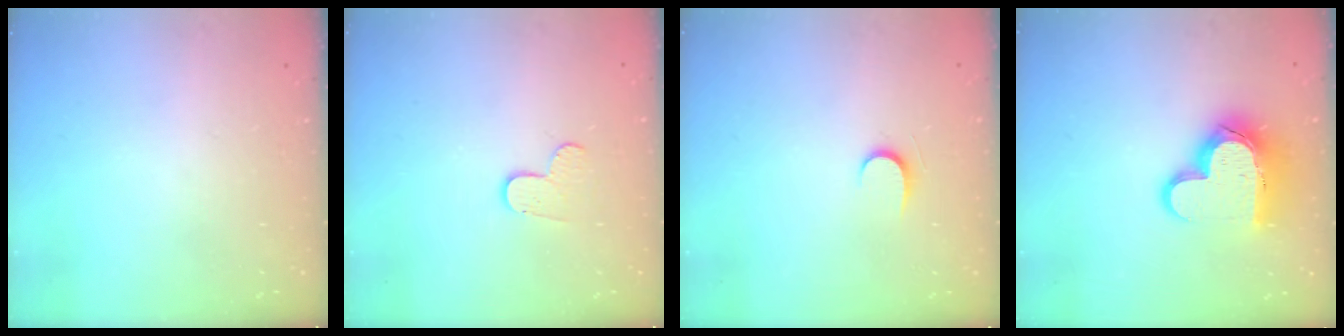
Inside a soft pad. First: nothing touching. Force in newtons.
{"total": 3.3, "press": 3.3, "slide": 0.3}
{"total": 4.9, "press": 4.8, "slide": 0.5}
{"total": 15.5, "press": 15.5, "slide": 1.3}